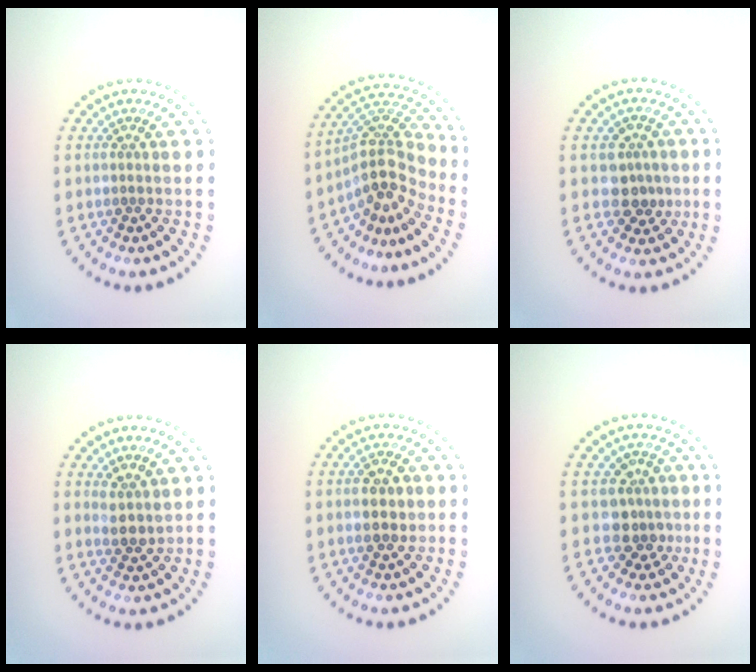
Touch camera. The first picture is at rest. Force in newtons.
{"total": 4.4, "press": 3.2, "slide": 3.0}
{"total": 2.7, "press": 2.4, "slide": 1.1}
{"total": 2.1, "press": 1.6, "slide": 1.3}
{"total": 2.8, "press": 2.8, "slide": 0.1}
{"total": 2.7, "press": 2.2, "slide": 1.6}